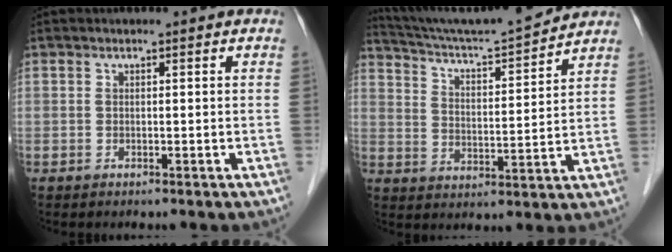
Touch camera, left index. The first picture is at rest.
{"total": 14.9, "force": [14.2, -0.4, 4.7], "torque": [-0.092, 0.001, 0.228]}